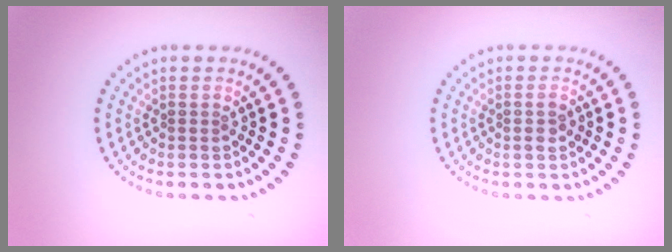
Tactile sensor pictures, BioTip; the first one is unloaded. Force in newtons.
{"total": 1.2, "press": 1.2, "slide": 0.4}